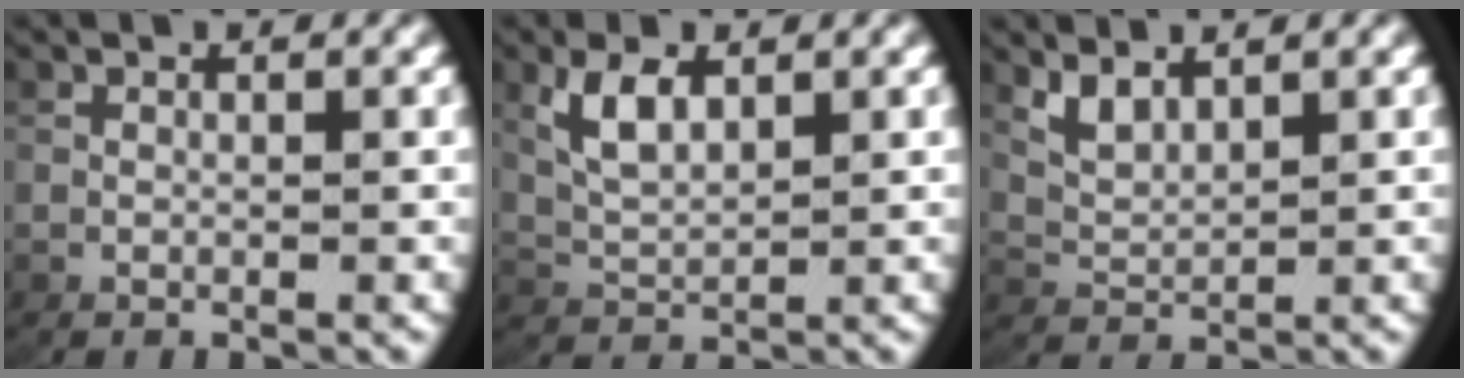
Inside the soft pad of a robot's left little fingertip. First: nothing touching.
{"total": 2.9, "force": [1.4, 1.0, 2.3], "torque": [-0.055, -0.003, 0.036]}
{"total": 2.1, "force": [1.7, 0.6, 1.1], "torque": [-0.033, -0.003, 0.040]}